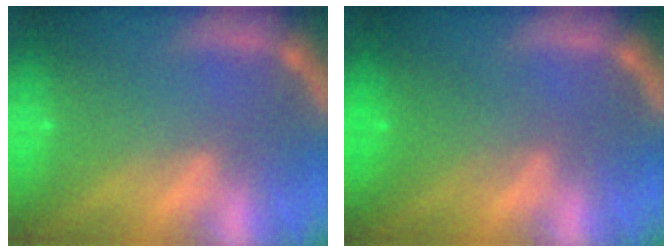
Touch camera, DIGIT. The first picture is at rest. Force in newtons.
{"total": 2.5}